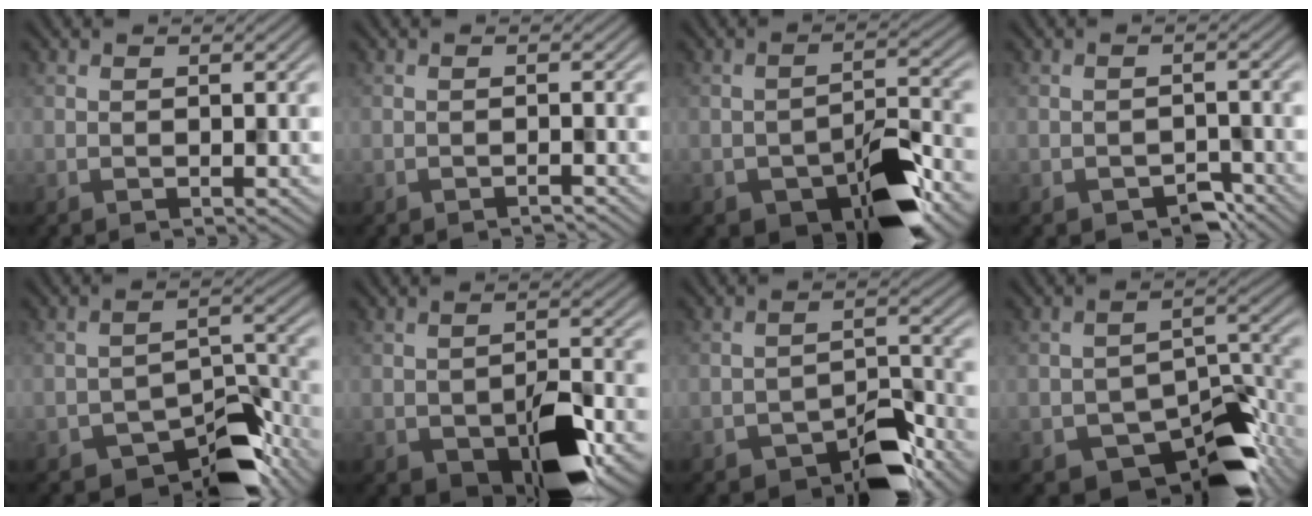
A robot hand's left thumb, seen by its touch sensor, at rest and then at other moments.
{"total": 0.8, "force": [-0.7, 0.0, 0.4], "torque": [-0.003, 0.002, -0.014]}
{"total": 9.4, "force": [-4.7, 4.2, 6.9], "torque": [-0.104, -0.001, -0.075]}
{"total": 3.0, "force": [-2.1, 1.6, 1.4], "torque": [-0.022, -0.004, -0.032]}
{"total": 9.7, "force": [-7.1, 4.3, 5.0], "torque": [-0.056, -0.010, -0.121]}
{"total": 8.9, "force": [-3.9, 4.2, 6.8], "torque": [-0.114, -0.009, -0.053]}
{"total": 7.2, "force": [-5.0, 3.1, 4.2], "torque": [-0.056, 0.004, -0.088]}
{"total": 12.1, "force": [-8.0, 5.7, 7.1], "torque": [-0.096, -0.019, -0.130]}